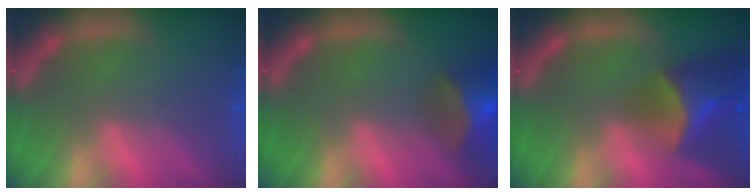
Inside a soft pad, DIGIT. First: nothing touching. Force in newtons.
{"total": 6.5}
{"total": 6.9}